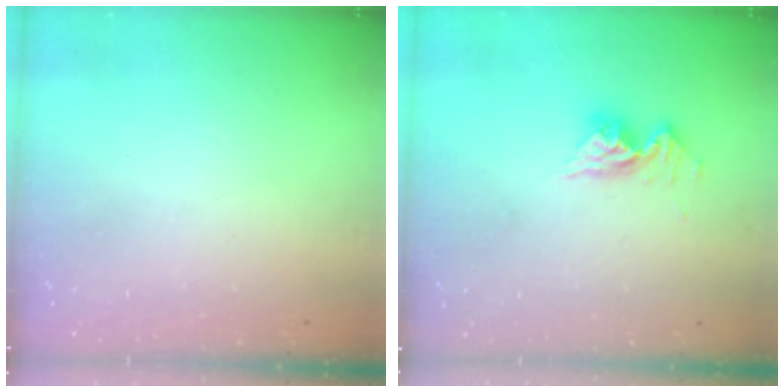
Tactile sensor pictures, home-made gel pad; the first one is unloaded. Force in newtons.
{"total": 10.4, "press": 10.4, "slide": 0.9}